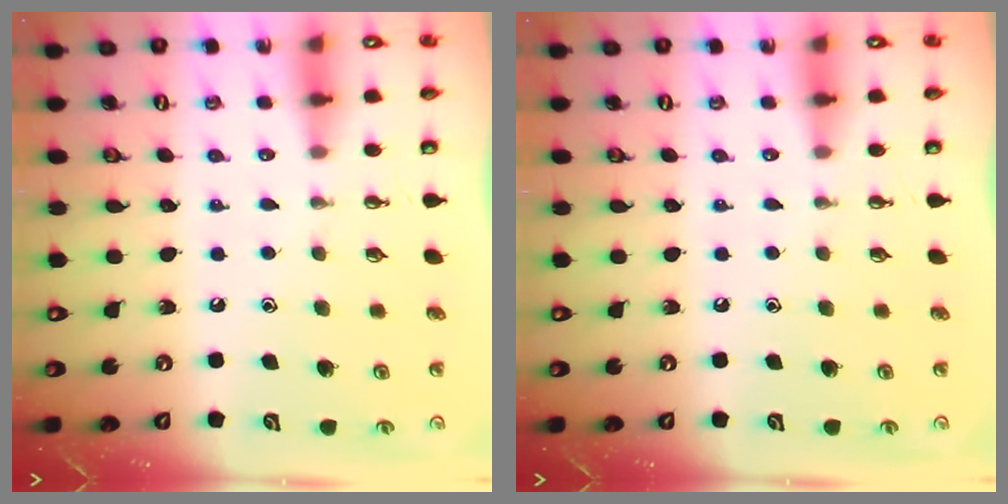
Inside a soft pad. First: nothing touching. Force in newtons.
{"total": 0.0}